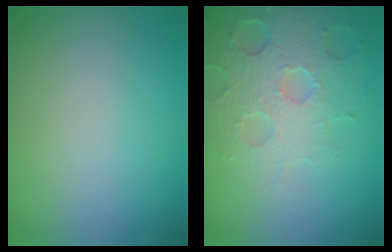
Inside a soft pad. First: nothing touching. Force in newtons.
{"total": 5.3, "press": 4.7, "slide": 2.5}